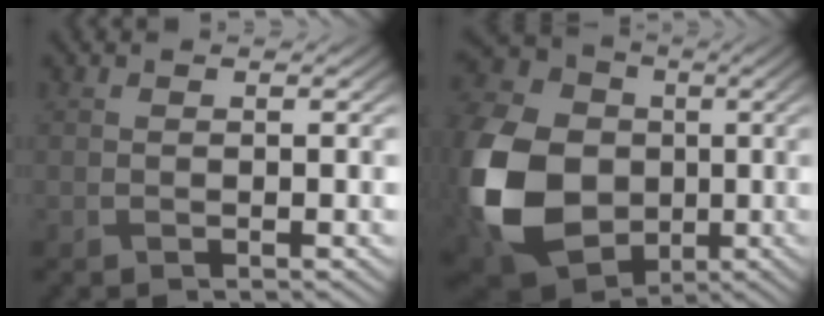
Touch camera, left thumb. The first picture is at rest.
{"total": 18.4, "force": [-2.8, 14.4, 11.1], "torque": [-0.315, -0.024, -0.054]}